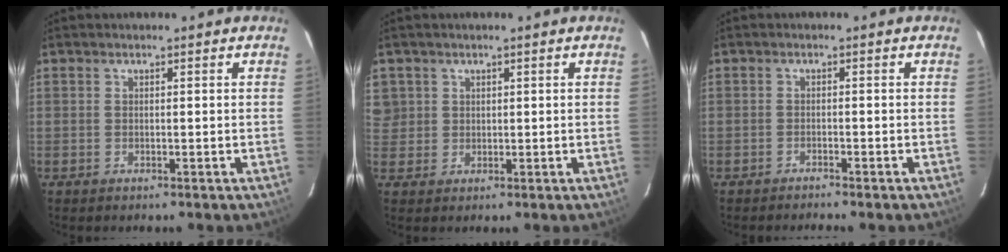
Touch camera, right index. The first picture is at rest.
{"total": 4.3, "force": [1.4, 4.1, 0.5], "torque": [0.005, 0.019, 0.031]}
{"total": 2.1, "force": [-2.0, -0.1, 0.4], "torque": [-0.019, -0.007, -0.033]}